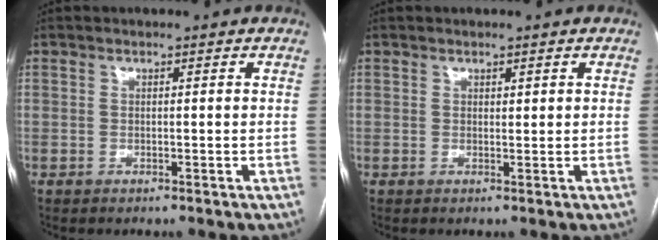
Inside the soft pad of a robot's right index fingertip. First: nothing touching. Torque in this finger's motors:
{"motor_torque": [-0.15, 0.50, -0.04, 0.00]}